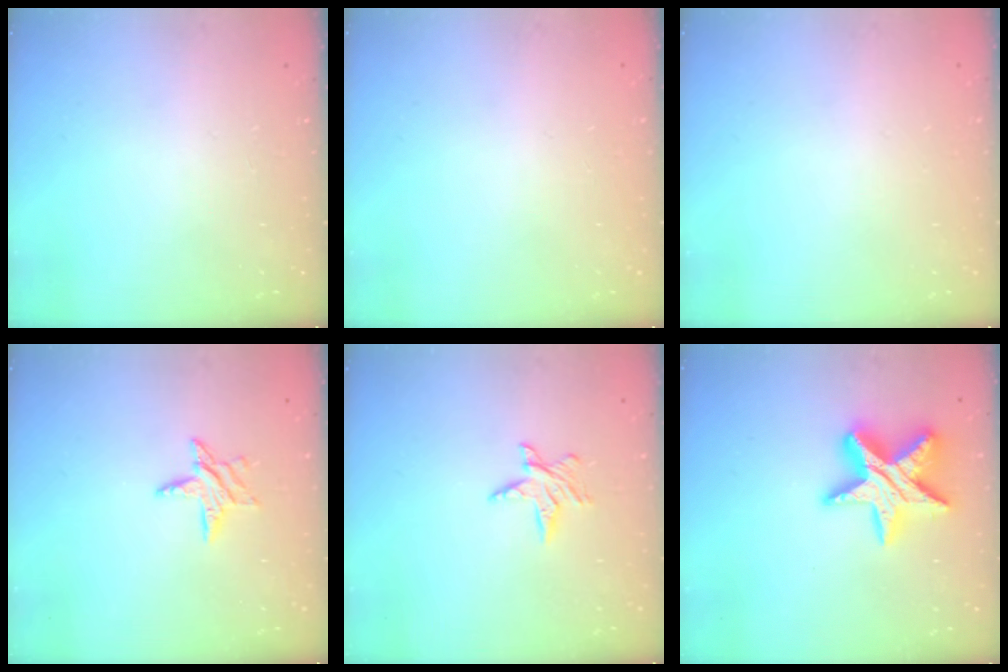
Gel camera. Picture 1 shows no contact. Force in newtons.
{"total": 0.0}
{"total": 0.0}
{"total": 6.5, "press": 6.5, "slide": 0.5}
{"total": 5.3, "press": 5.2, "slide": 0.7}
{"total": 18.1, "press": 18.0, "slide": 1.8}